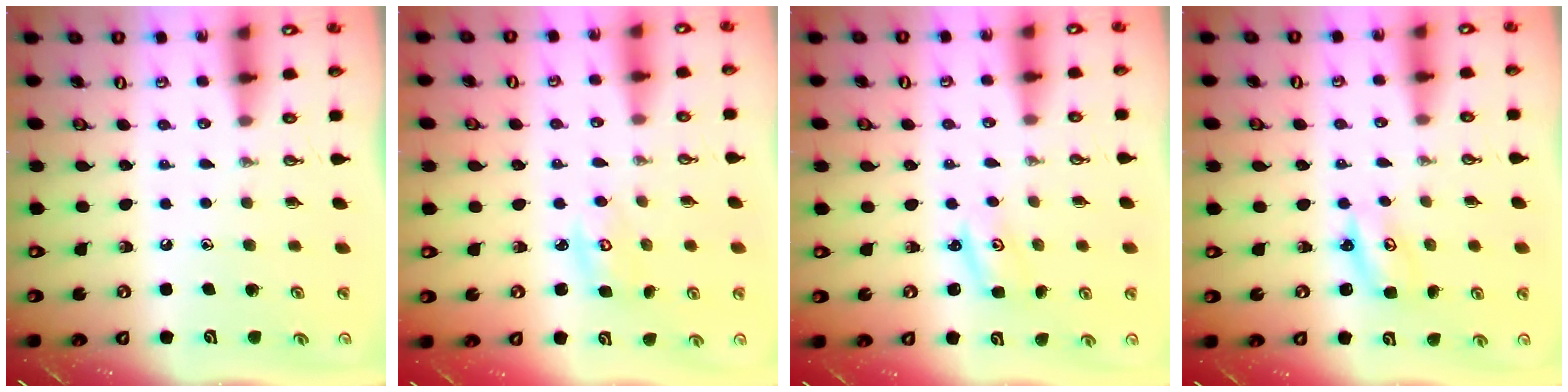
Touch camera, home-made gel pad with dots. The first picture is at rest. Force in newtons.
{"total": 5.0, "press": 5.0, "slide": 0.6}
{"total": 2.1, "press": 2.1, "slide": 0.2}
{"total": 2.7, "press": 2.7, "slide": 0.2}